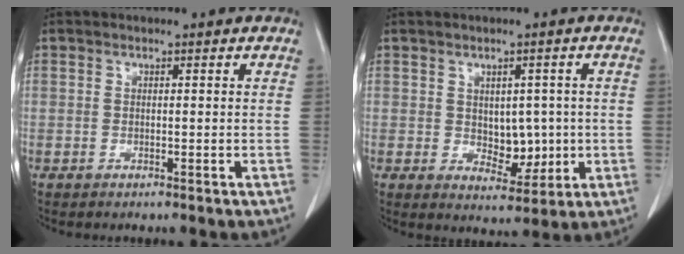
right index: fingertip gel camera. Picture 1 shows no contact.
{"total": 5.6, "force": [0.0, 3.6, 4.3], "torque": [-0.051, 0.003, 0.016]}